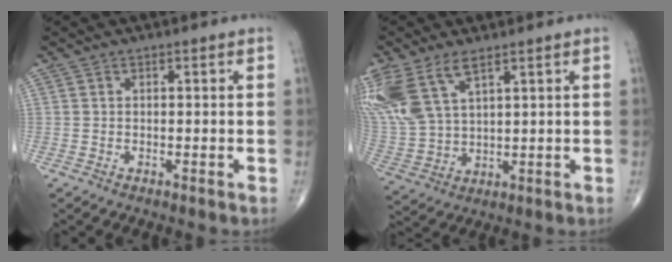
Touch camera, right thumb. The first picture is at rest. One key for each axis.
{"total": 16.2, "fx": 8.5, "fy": 8.3, "fz": 11.1, "tx": -0.277, "ty": -0.009, "tz": 0.181}